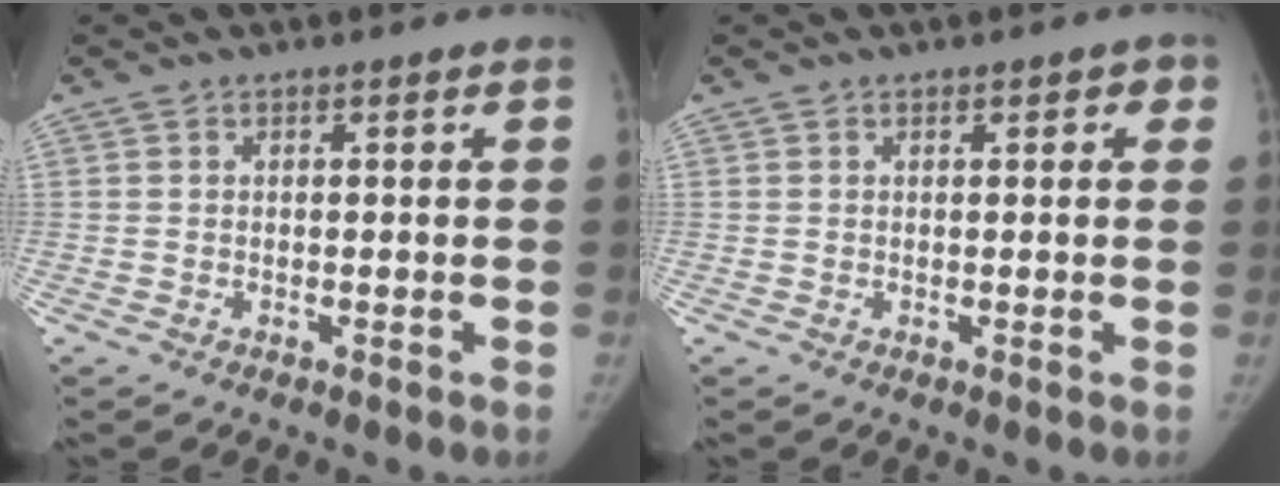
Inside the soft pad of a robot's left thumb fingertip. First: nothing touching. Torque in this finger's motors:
{"motor_torque": [-0.39, -0.20, 0.09, 0.21, -0.03]}